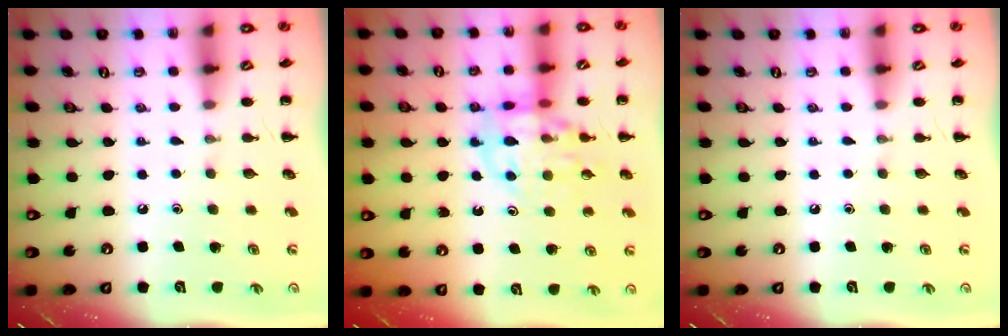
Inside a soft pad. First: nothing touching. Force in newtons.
{"total": 13.1, "press": 12.9, "slide": 2.6}
{"total": 0.0}